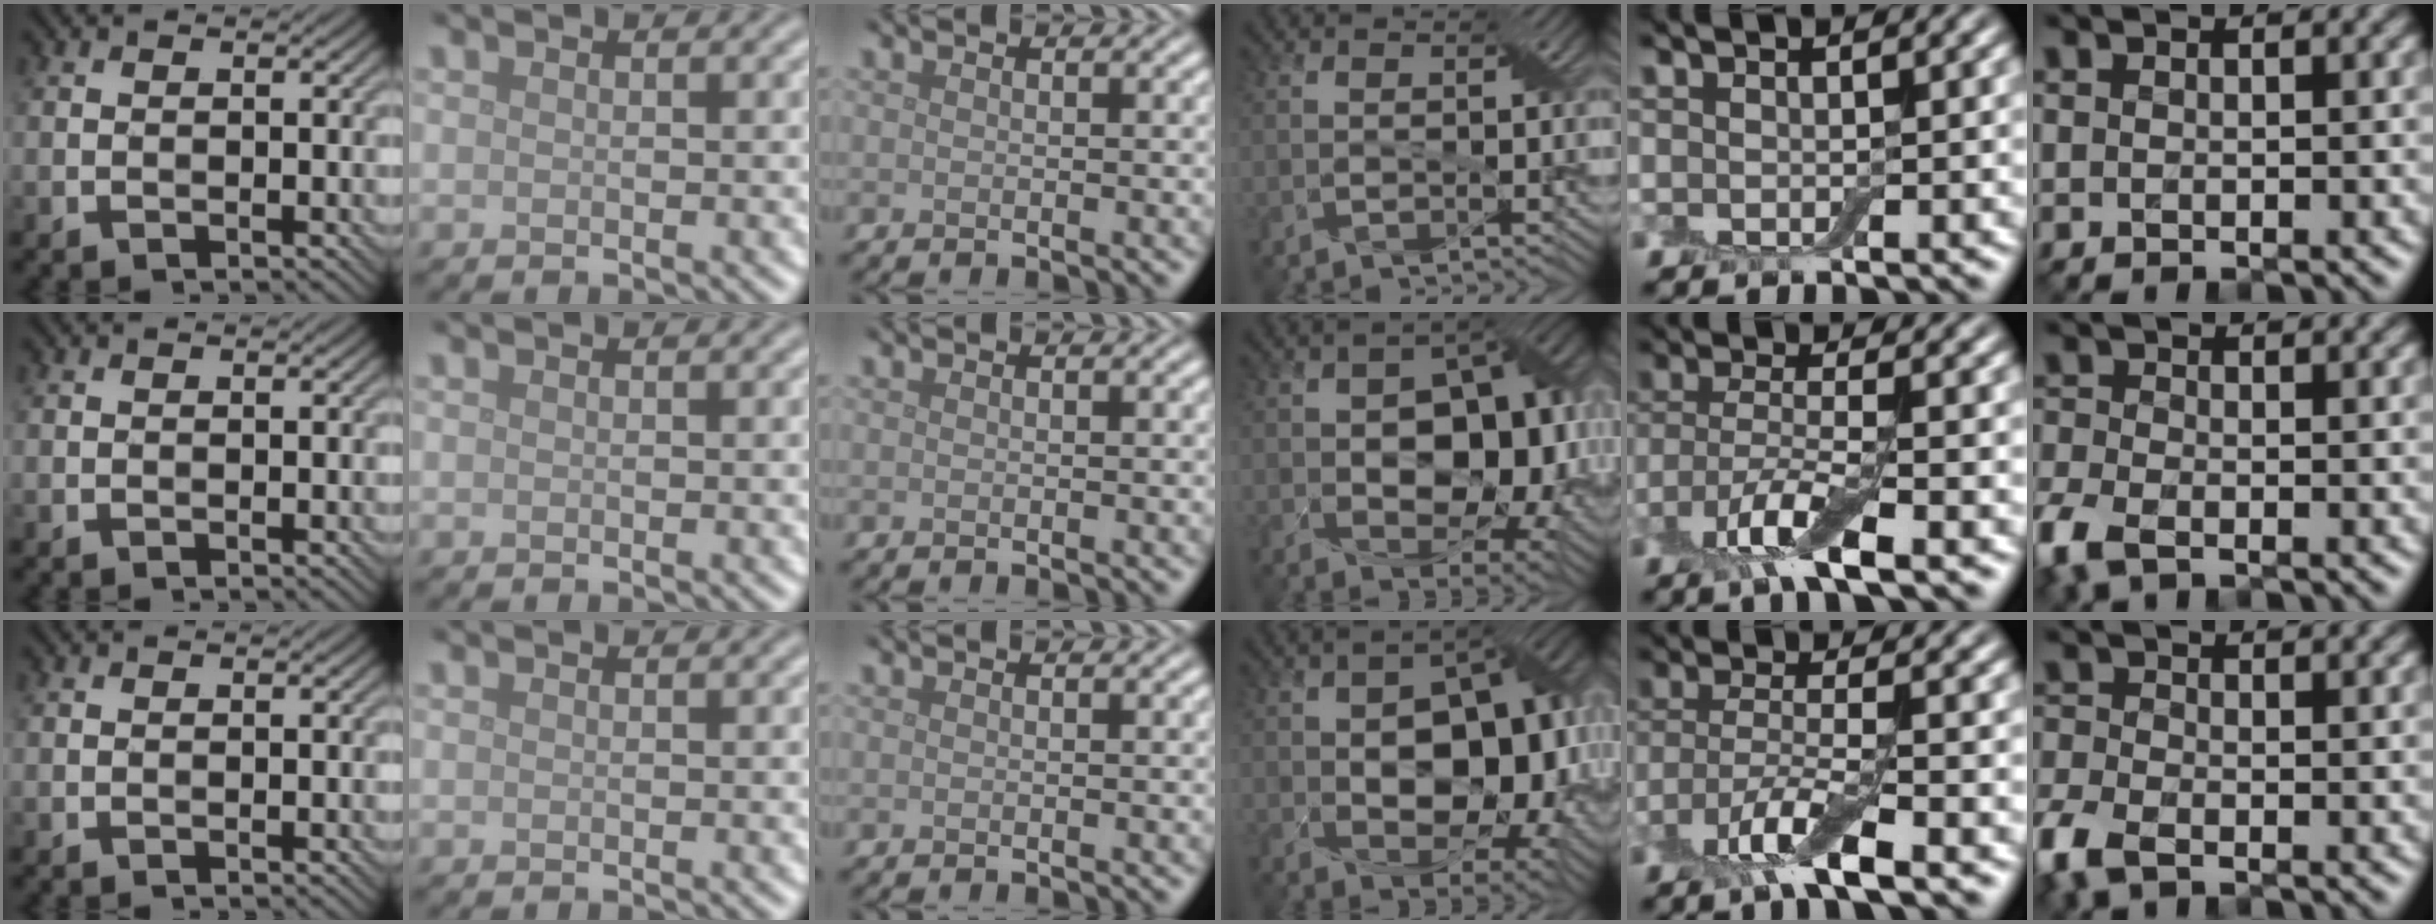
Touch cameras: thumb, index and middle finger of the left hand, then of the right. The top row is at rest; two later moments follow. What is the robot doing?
{"motion": "pour", "object": "bowl"}